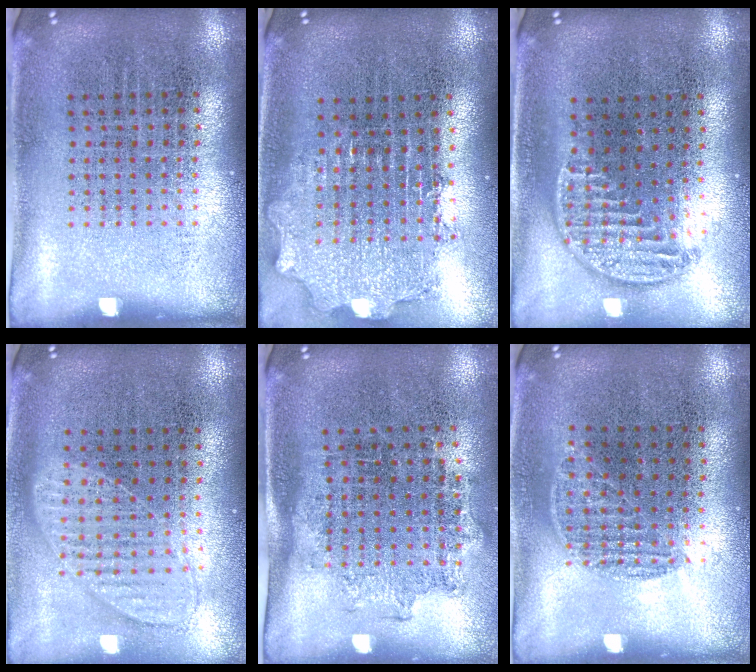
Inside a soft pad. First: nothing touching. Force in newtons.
{"total": 2.0, "press": 1.6, "slide": 1.2}
{"total": 1.3, "press": 1.1, "slide": 0.6}
{"total": 1.0, "press": 1.0, "slide": 0.1}
{"total": 1.3, "press": 1.0, "slide": 0.8}
{"total": 0.8, "press": 0.7, "slide": 0.5}